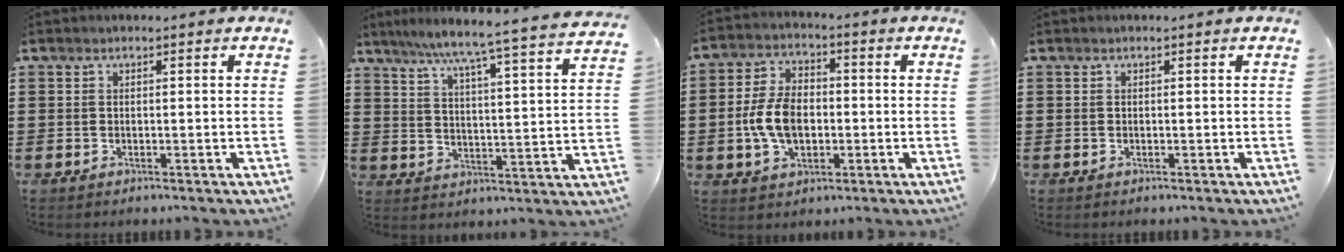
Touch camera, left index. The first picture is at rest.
{"total": 6.0, "force": [5.2, -1.1, 2.7], "torque": [-0.076, -0.046, 0.078]}
{"total": 8.1, "force": [-1.3, 5.1, 6.2], "torque": [-0.146, 0.006, -0.030]}
{"total": 0.0}